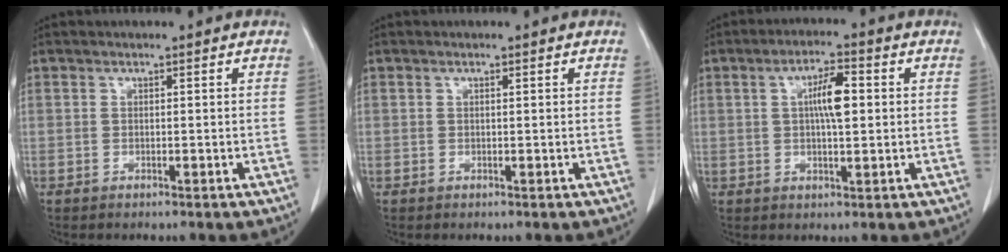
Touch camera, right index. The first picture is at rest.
{"total": 0.0}
{"total": 5.8, "force": [0.9, 1.3, 5.6], "torque": [-0.100, 0.008, 0.015]}